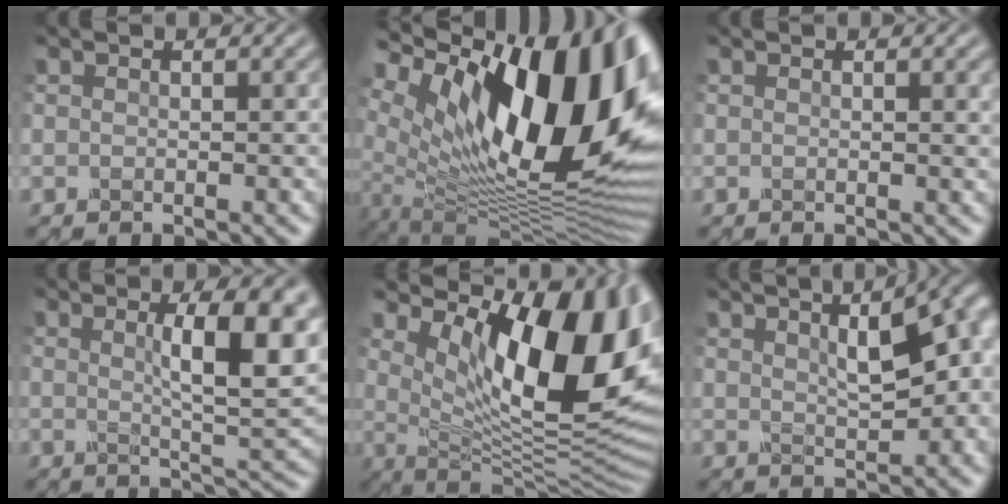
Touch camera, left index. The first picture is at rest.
{"total": 18.5, "force": [6.1, 8.5, 15.3], "torque": [-0.239, 0.015, 0.100]}
{"total": 0.9, "force": [0.4, 0.2, 0.8], "torque": [-0.006, 0.002, 0.004]}
{"total": 8.7, "force": [2.3, 2.2, 8.1], "torque": [-0.104, 0.004, 0.037]}
{"total": 15.4, "force": [5.2, 6.8, 12.8], "torque": [-0.168, -0.010, 0.090]}
{"total": 8.5, "force": [3.2, 3.4, 7.1], "torque": [-0.074, 0.026, 0.046]}